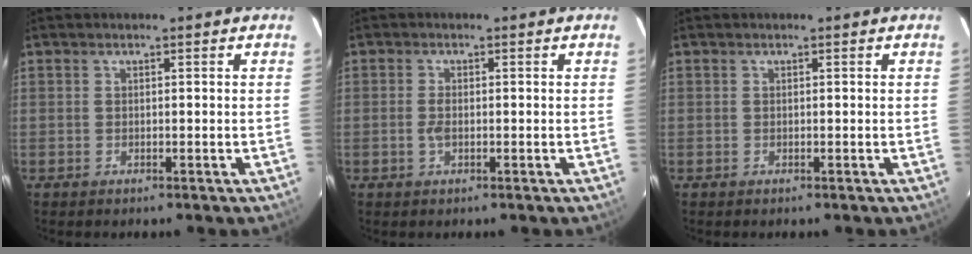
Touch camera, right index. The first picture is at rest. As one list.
[{"total": 1.8, "force": [-0.4, 0.8, 1.5], "torque": [-0.034, 0.000, -0.009]}, {"total": 0.0}]